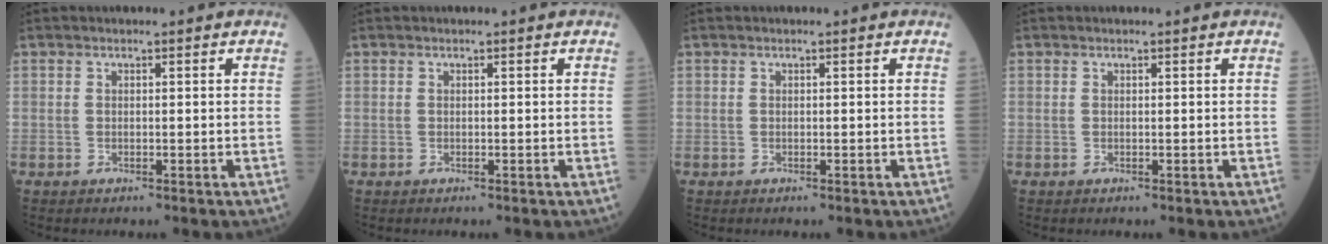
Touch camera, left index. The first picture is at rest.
{"total": 0.0}
{"total": 0.0}
{"total": 0.0}